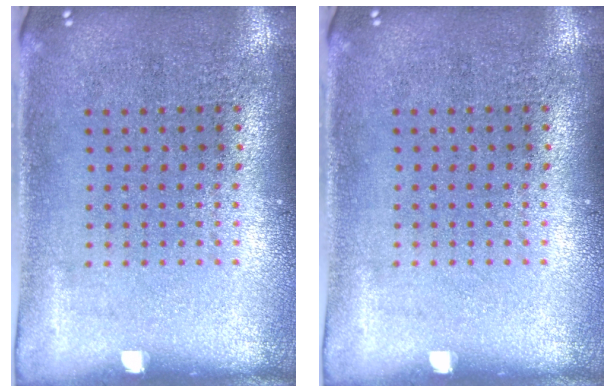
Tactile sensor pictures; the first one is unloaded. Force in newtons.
{"total": 0.0}